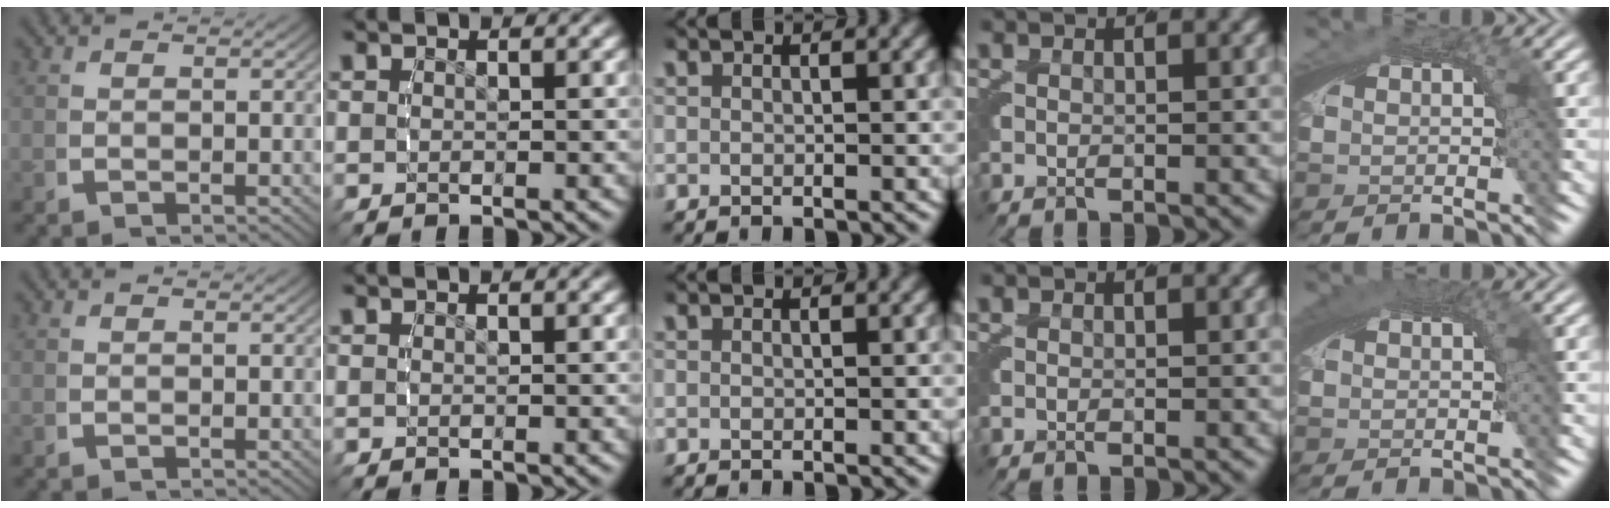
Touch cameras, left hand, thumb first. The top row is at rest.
{"little": {"total": 1.7, "force": [0.8, 0.2, 1.5], "torque": [-0.017, 0.006, 0.012]}}